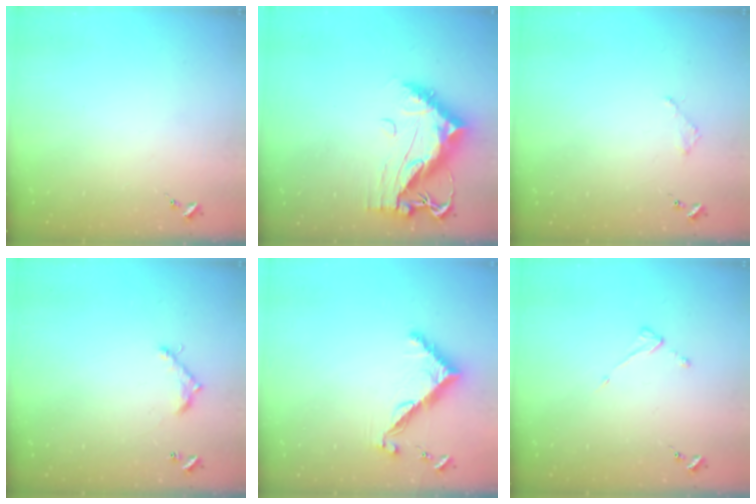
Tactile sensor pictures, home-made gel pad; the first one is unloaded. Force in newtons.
{"total": 13.7, "press": 13.6, "slide": 1.3}
{"total": 2.0, "press": 2.0, "slide": 0.3}
{"total": 7.3, "press": 7.3, "slide": 0.6}
{"total": 7.9, "press": 7.9, "slide": 0.1}
{"total": 3.8, "press": 3.8, "slide": 0.3}